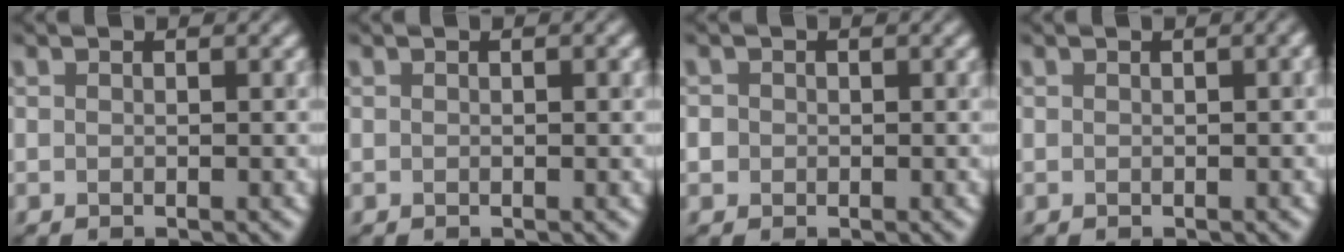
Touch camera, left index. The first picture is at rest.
{"total": 0.6, "force": [0.1, 0.0, 0.6], "torque": [-0.008, 0.003, 0.002]}
{"total": 1.2, "force": [0.0, 1.1, 0.3], "torque": [0.003, -0.002, -0.002]}
{"total": 1.4, "force": [0.2, 0.4, 1.3], "torque": [-0.010, 0.010, 0.004]}